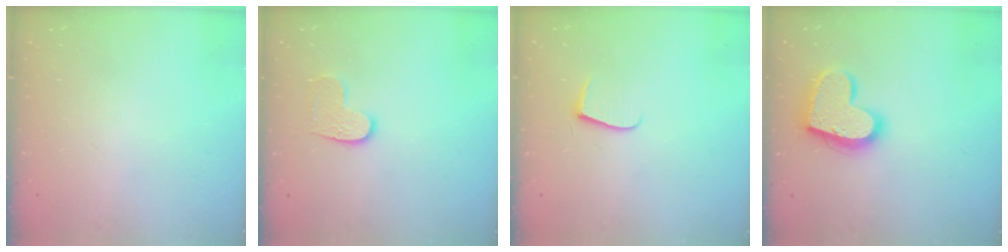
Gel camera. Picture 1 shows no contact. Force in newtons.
{"total": 6.4, "press": 6.4, "slide": 0.3}
{"total": 6.8, "press": 6.8, "slide": 0.6}
{"total": 18.0, "press": 17.9, "slide": 1.4}